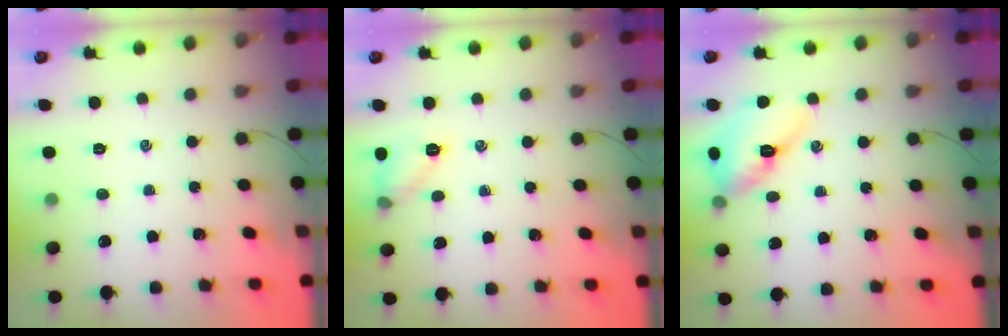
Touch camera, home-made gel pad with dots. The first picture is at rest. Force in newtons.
{"total": 6.9, "press": 6.7, "slide": 1.5}
{"total": 13.0, "press": 12.9, "slide": 1.6}